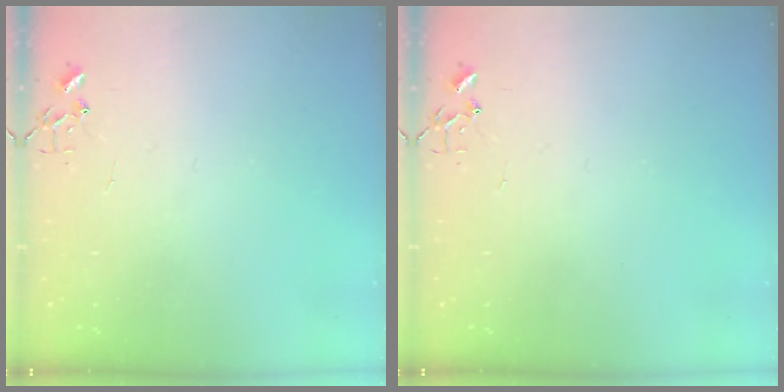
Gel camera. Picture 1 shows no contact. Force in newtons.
{"total": 0.0}